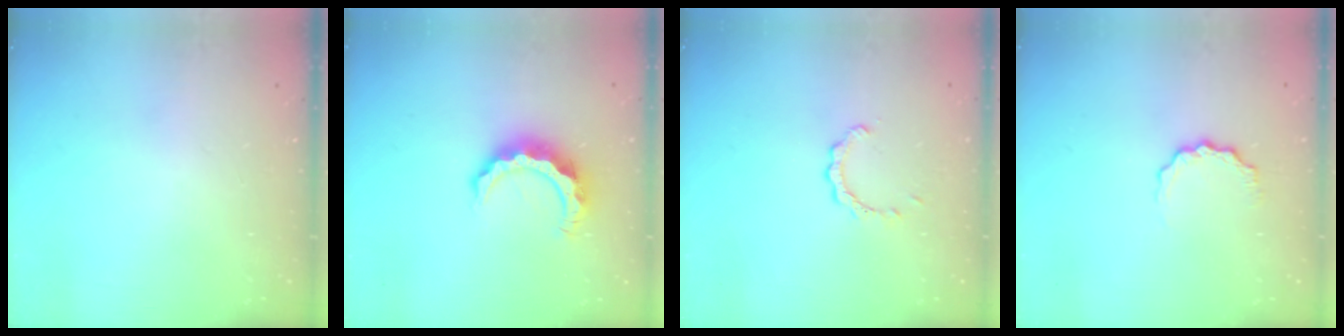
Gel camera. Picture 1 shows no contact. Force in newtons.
{"total": 9.0, "press": 9.0, "slide": 0.4}
{"total": 2.1, "press": 2.1, "slide": 0.1}
{"total": 5.6, "press": 5.5, "slide": 0.7}